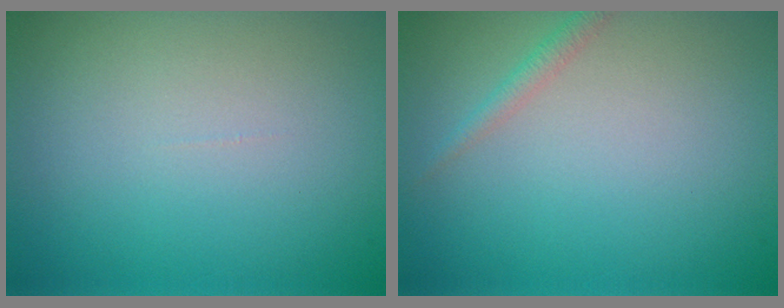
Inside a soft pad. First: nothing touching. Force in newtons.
{"total": 1.2, "press": 1.2, "slide": 0.1}